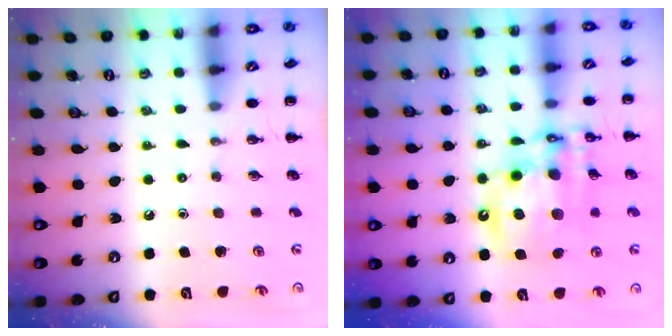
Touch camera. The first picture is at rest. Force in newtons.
{"total": 17.3, "press": 16.9, "slide": 3.9}